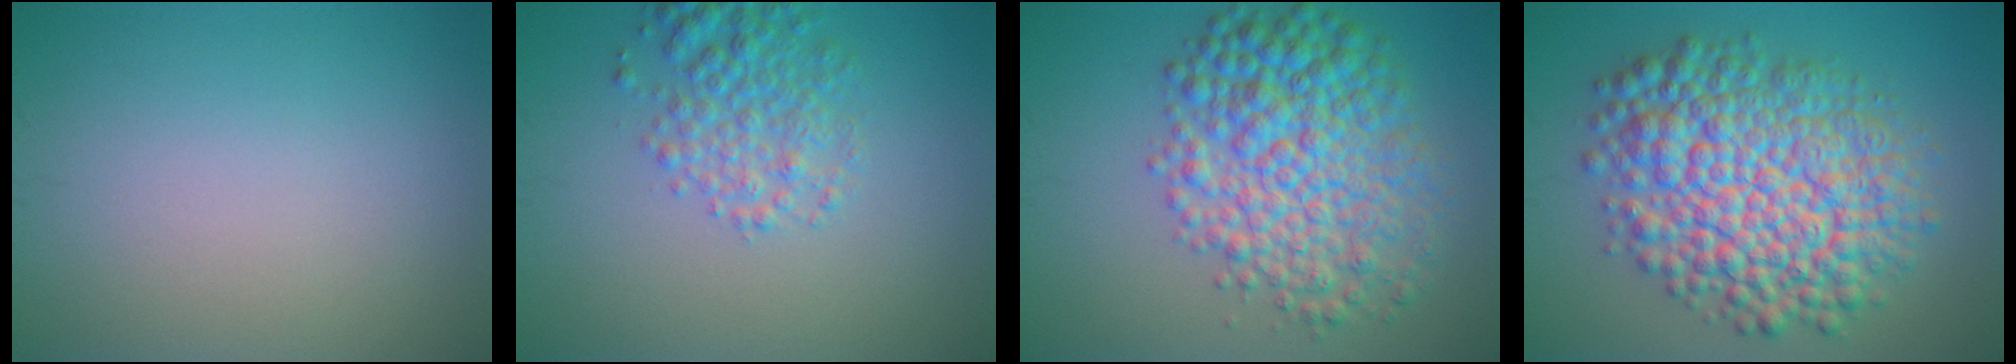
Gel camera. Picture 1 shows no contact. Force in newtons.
{"total": 3.5, "press": 3.5, "slide": 0.2}
{"total": 8.4, "press": 8.4, "slide": 0.0}
{"total": 11.2, "press": 11.2, "slide": 0.3}